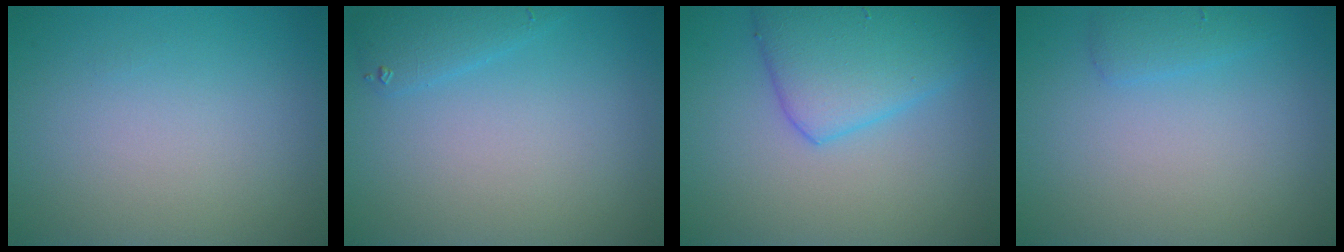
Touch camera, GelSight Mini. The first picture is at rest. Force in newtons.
{"total": 1.7, "press": 1.7, "slide": 0.2}
{"total": 5.4, "press": 5.4, "slide": 0.3}
{"total": 1.3, "press": 1.3, "slide": 0.1}